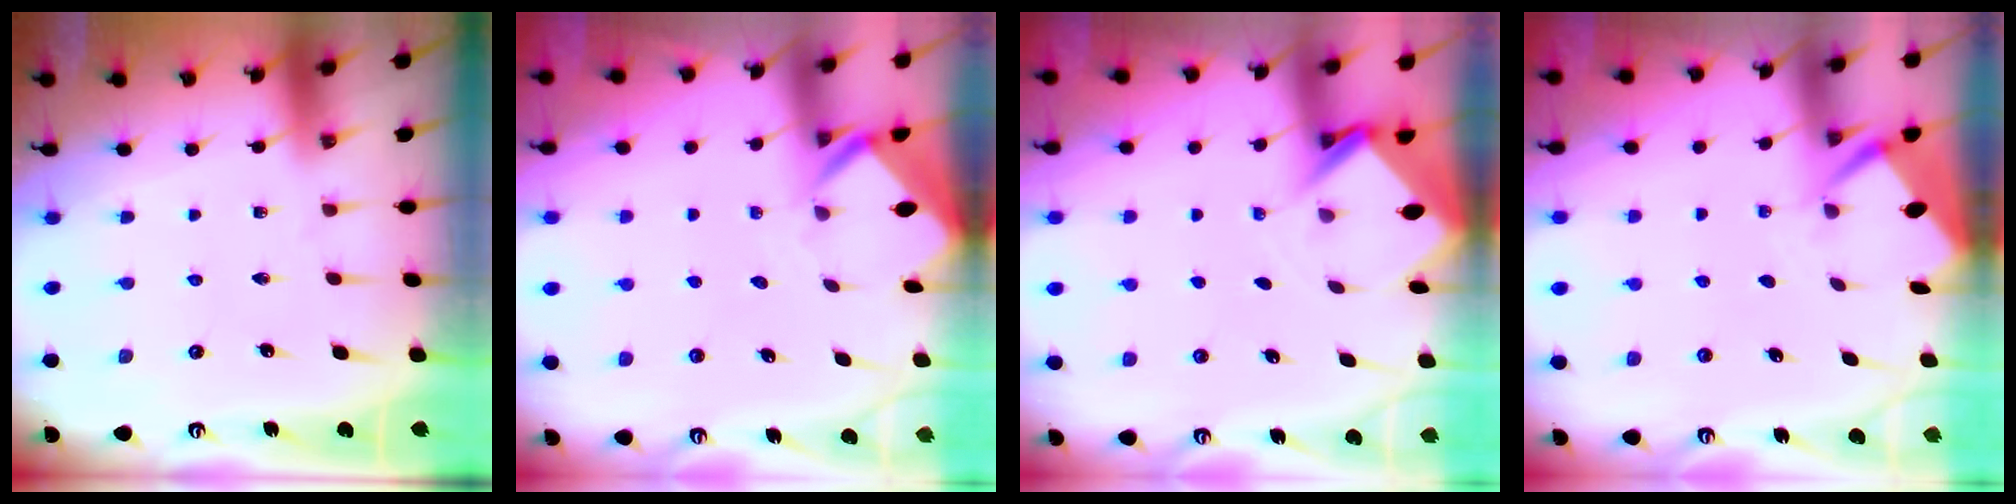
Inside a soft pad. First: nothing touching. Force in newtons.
{"total": 2.8, "press": 2.8, "slide": 0.2}
{"total": 3.3, "press": 3.3, "slide": 0.2}
{"total": 2.8, "press": 2.8, "slide": 0.3}